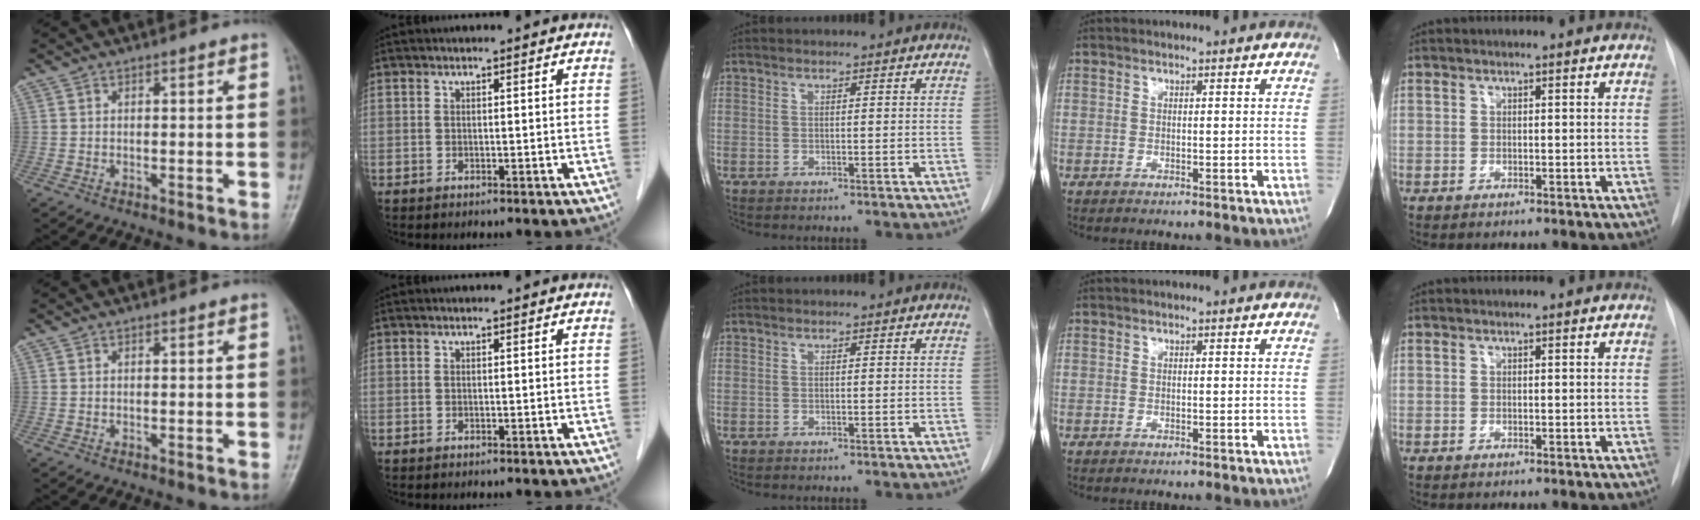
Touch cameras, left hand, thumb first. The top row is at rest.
{}